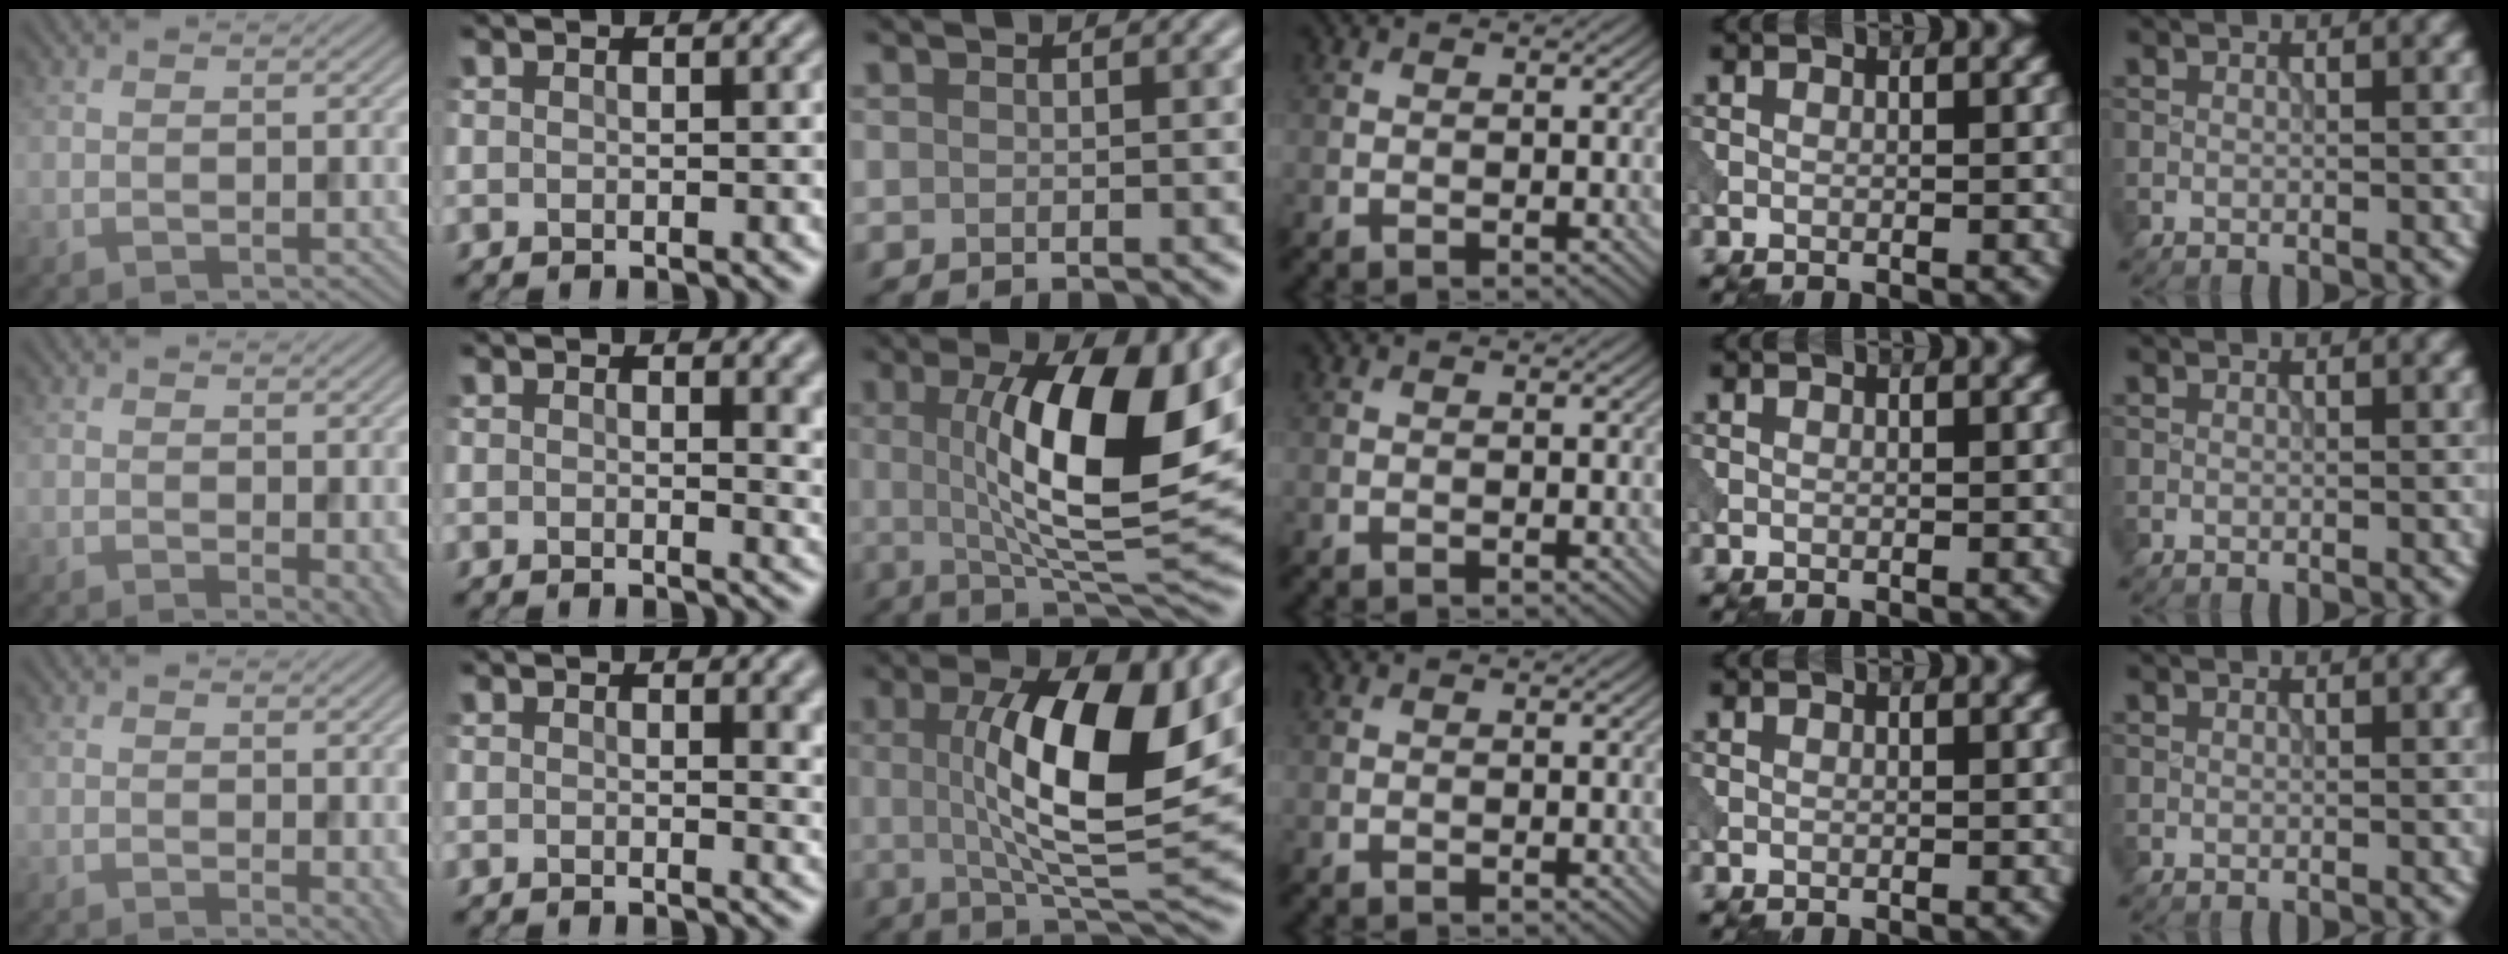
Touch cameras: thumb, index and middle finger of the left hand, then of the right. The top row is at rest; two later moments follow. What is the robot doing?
{"motion": "pour", "object": "beaker"}